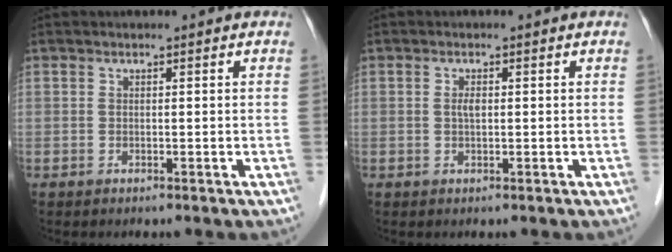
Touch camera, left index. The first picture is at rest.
{"total": 1.1, "force": [0.1, 0.4, 1.1], "torque": [-0.022, 0.001, 0.002]}